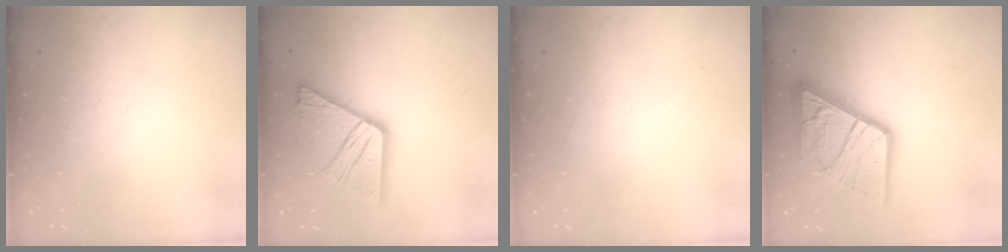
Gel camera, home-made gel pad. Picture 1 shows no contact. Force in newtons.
{"total": 19.2, "press": 19.1, "slide": 2.1}
{"total": 0.0}
{"total": 20.2, "press": 20.0, "slide": 2.4}